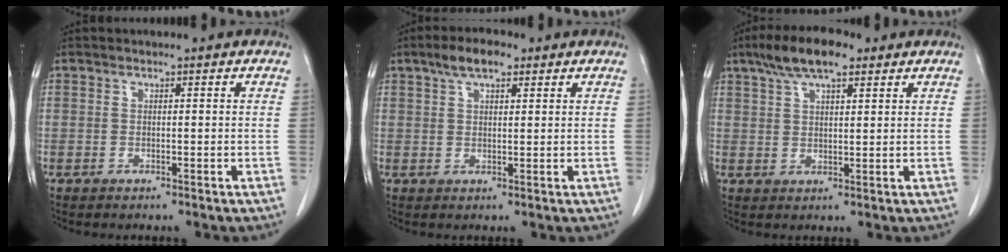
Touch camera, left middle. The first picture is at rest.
{"total": 4.8, "force": [3.0, 1.8, 3.3], "torque": [-0.065, 0.014, 0.055]}
{"total": 8.0, "force": [5.3, 2.2, 5.5], "torque": [-0.108, 0.018, 0.094]}